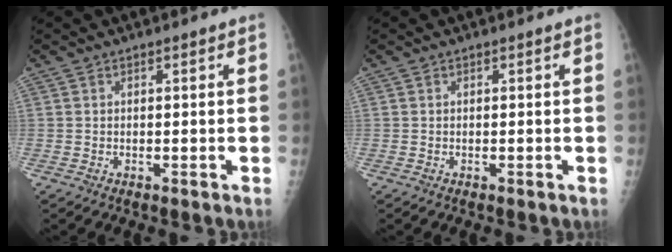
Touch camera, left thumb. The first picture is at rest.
{"total": 0.0}